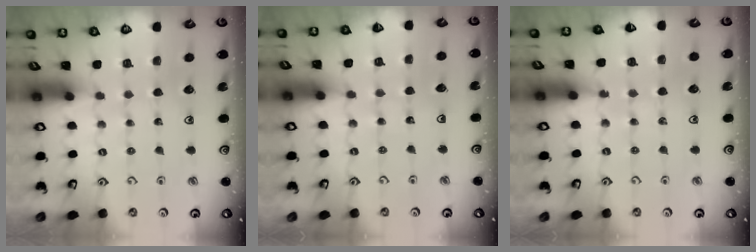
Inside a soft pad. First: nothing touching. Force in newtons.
{"total": 3.5, "press": 3.4, "slide": 0.3}
{"total": 6.5, "press": 6.4, "slide": 1.3}